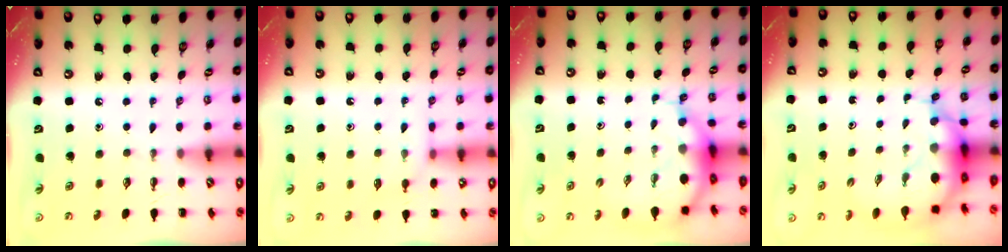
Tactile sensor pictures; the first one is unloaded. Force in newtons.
{"total": 5.6, "press": 5.4, "slide": 1.5}
{"total": 5.2, "press": 4.9, "slide": 1.9}
{"total": 8.3, "press": 8.0, "slide": 2.3}